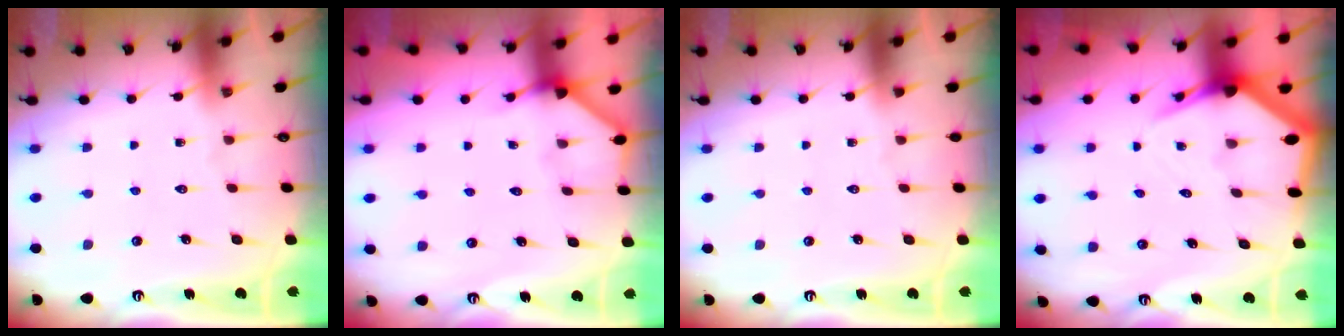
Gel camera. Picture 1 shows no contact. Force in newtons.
{"total": 3.6, "press": 3.6, "slide": 0.4}
{"total": 0.0}
{"total": 4.5, "press": 4.5, "slide": 0.5}